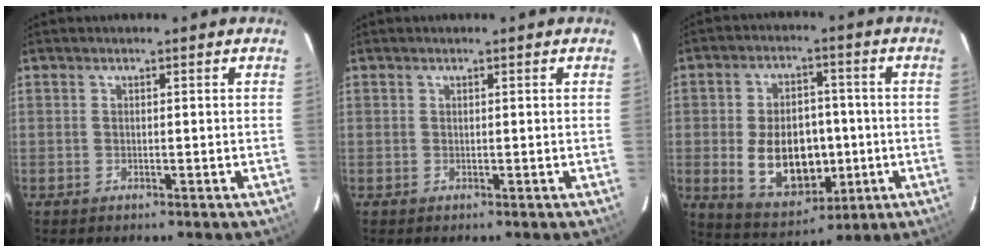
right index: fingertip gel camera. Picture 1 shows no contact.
{"total": 0.0}
{"total": 14.0, "force": [-2.1, 9.1, 10.4], "torque": [-0.208, 0.002, -0.008]}